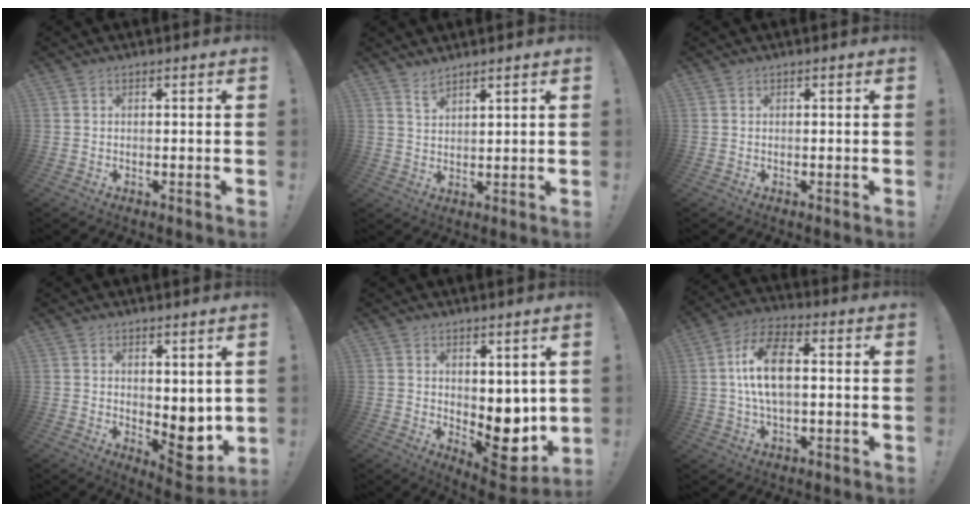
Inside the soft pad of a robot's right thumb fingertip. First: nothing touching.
{"total": 3.2, "force": [2.9, 0.3, 1.2], "torque": [-0.014, -0.022, 0.051]}
{"total": 0.0}
{"total": 6.8, "force": [0.5, 4.2, 5.3], "torque": [-0.036, -0.027, 0.015]}
{"total": 9.5, "force": [-0.1, 6.3, 7.1], "torque": [-0.048, -0.017, 0.010]}
{"total": 12.5, "force": [0.6, 6.3, 10.8], "torque": [-0.201, 0.010, 0.011]}